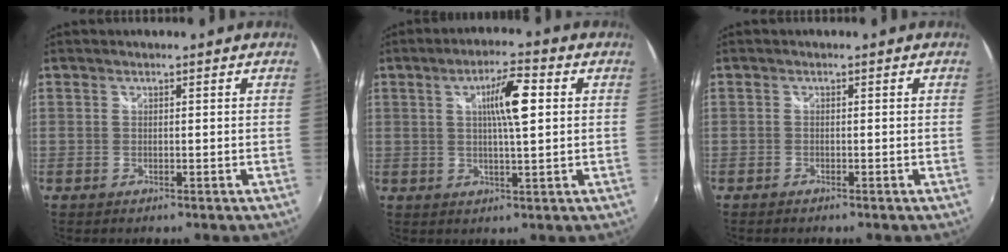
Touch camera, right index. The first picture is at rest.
{"total": 7.5, "force": [1.7, 1.3, 7.2], "torque": [-0.115, 0.007, 0.028]}
{"total": 0.8, "force": [-0.7, 0.2, 0.2], "torque": [-0.008, -0.004, -0.016]}